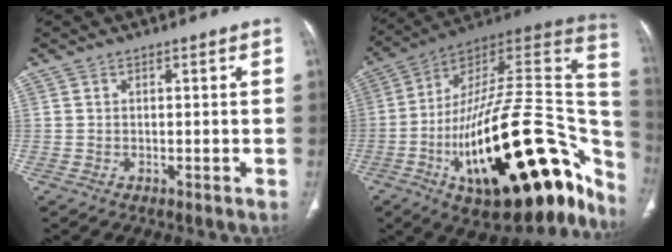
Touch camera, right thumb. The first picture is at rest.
{"total": 41.0, "force": [-14.2, 16.2, 34.9], "torque": [-0.423, 0.068, -0.219]}